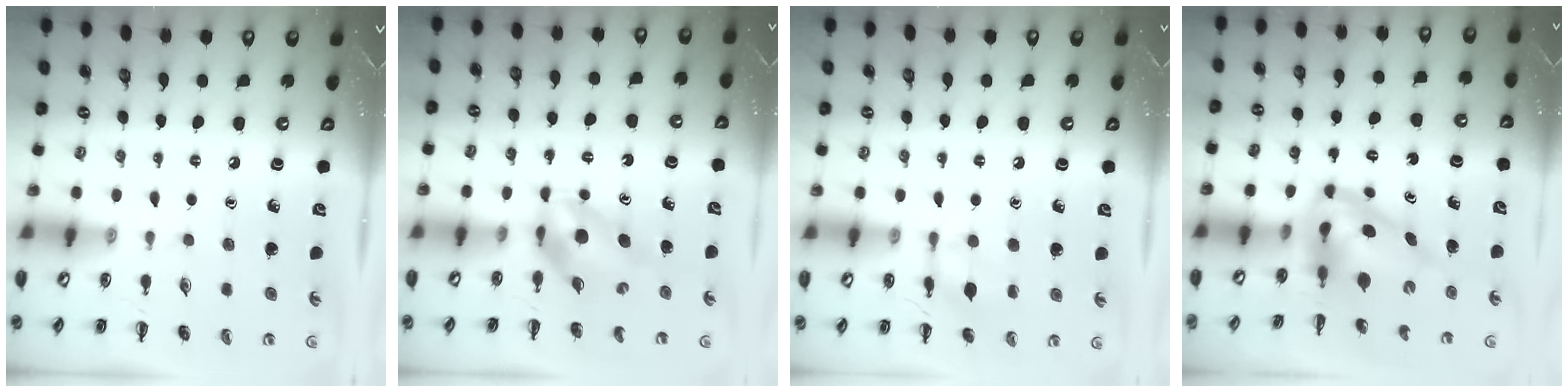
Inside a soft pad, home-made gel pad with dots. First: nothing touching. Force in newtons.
{"total": 5.3, "press": 5.2, "slide": 0.9}
{"total": 8.7, "press": 8.7, "slide": 1.0}
{"total": 5.4, "press": 5.2, "slide": 1.6}